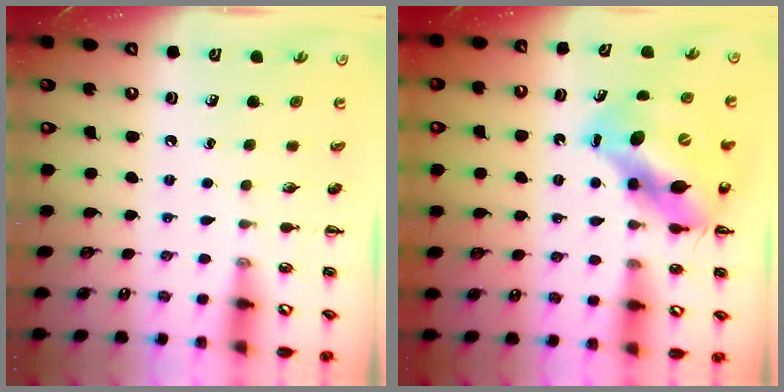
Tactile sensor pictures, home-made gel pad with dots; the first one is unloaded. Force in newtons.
{"total": 11.6, "press": 11.2, "slide": 3.1}